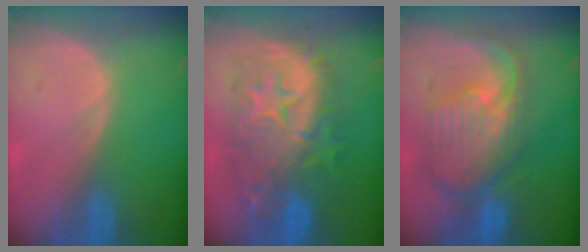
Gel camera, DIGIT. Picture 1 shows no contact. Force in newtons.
{"total": 12.0, "press": 11.9, "slide": 1.2}
{"total": 10.7, "press": 9.5, "slide": 4.9}